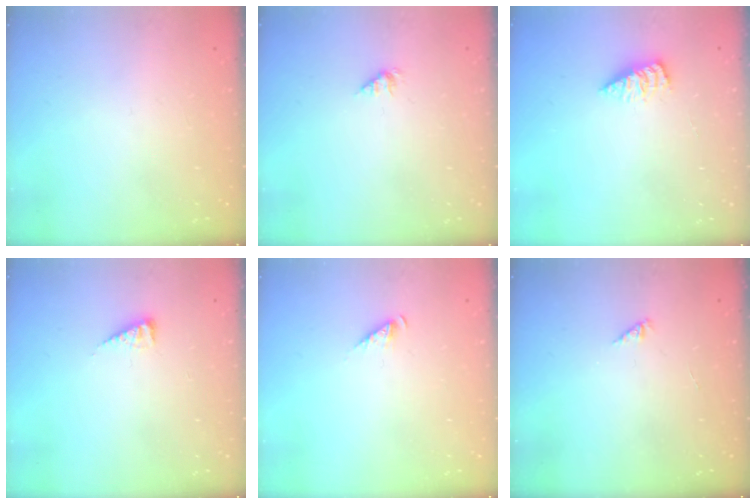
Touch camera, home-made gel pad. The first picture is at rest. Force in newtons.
{"total": 1.2, "press": 1.2, "slide": 0.2}
{"total": 2.8, "press": 2.8, "slide": 0.4}
{"total": 3.8, "press": 3.8, "slide": 0.5}
{"total": 2.8, "press": 2.8, "slide": 0.4}
{"total": 0.0}